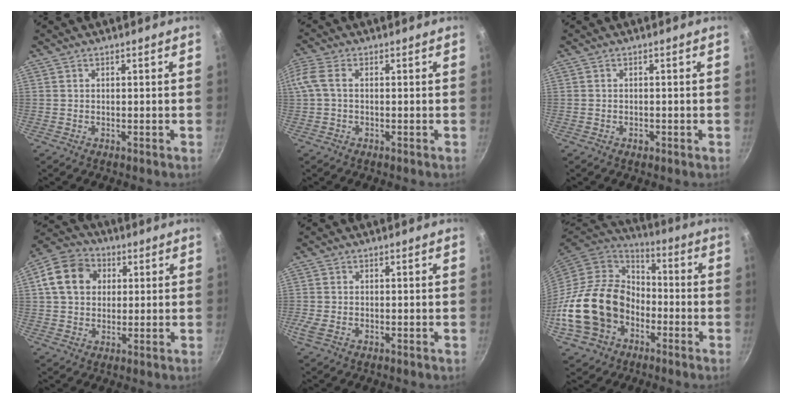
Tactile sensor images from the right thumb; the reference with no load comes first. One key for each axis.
{"total": 4.3, "fx": 0.3, "fy": 2.4, "fz": 3.5, "tx": -0.087, "ty": 0.013, "tz": -0.003}
{"total": 0.9, "fx": -0.5, "fy": 0.5, "fz": 0.5, "tx": -0.008, "ty": 0.003, "tz": -0.006}
{"total": 11.5, "fx": 2.6, "fy": 9.3, "fz": 6.2, "tx": -0.087, "ty": 0.015, "tz": 0.029}
{"total": 2.1, "fx": -0.6, "fy": 1.1, "fz": 1.7, "tx": -0.041, "ty": -0.002, "tz": -0.013}
{"total": 21.7, "fx": -6.6, "fy": 16.6, "fz": 12.3, "tx": -0.218, "ty": 0.050, "tz": -0.118}